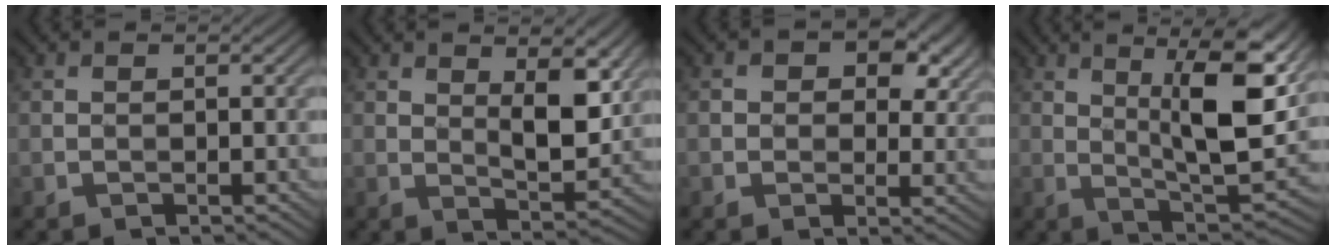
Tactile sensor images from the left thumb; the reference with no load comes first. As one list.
[{"total": 7.3, "force": [2.8, 3.0, 6.1], "torque": [-0.105, -0.009, 0.051]}, {"total": 8.5, "force": [3.3, 5.7, 5.4], "torque": [-0.084, 0.001, 0.048]}, {"total": 13.6, "force": [5.1, 3.7, 12.0], "torque": [-0.181, 0.000, 0.088]}]